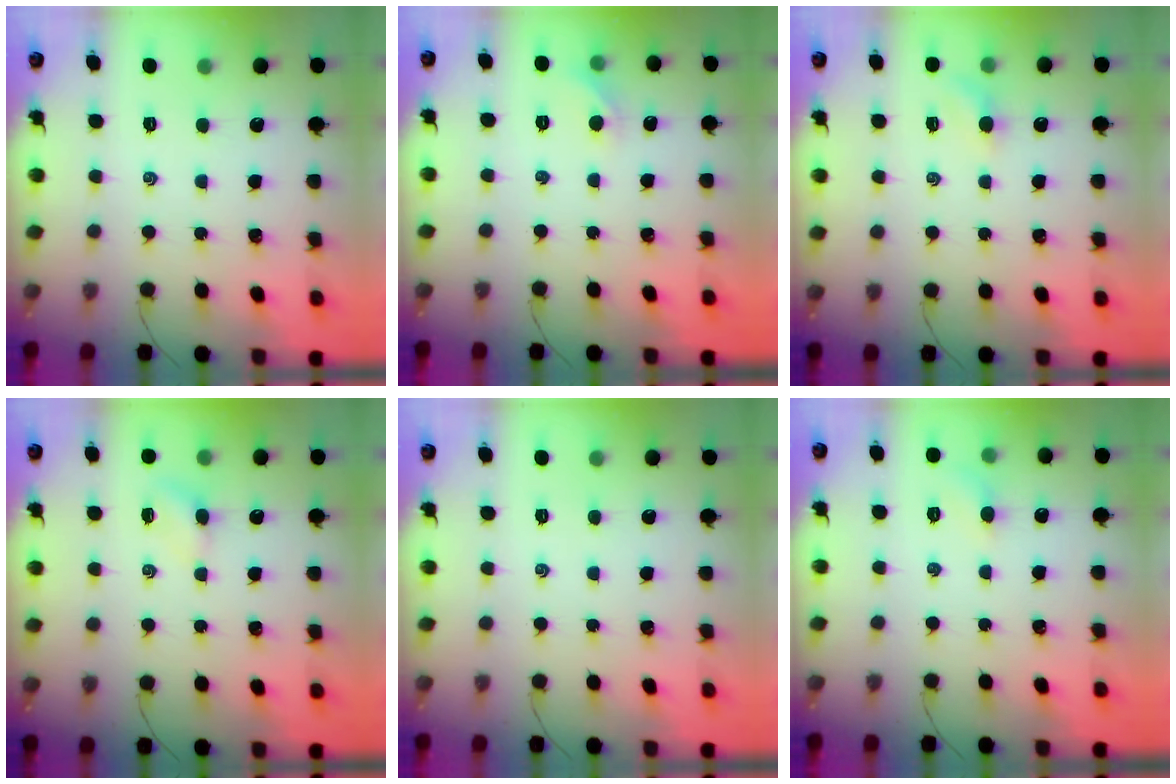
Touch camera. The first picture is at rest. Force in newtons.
{"total": 5.3, "press": 5.1, "slide": 1.3}
{"total": 2.9, "press": 2.7, "slide": 0.9}
{"total": 3.3, "press": 3.1, "slide": 0.9}
{"total": 0.0}
{"total": 4.0, "press": 3.8, "slide": 1.4}